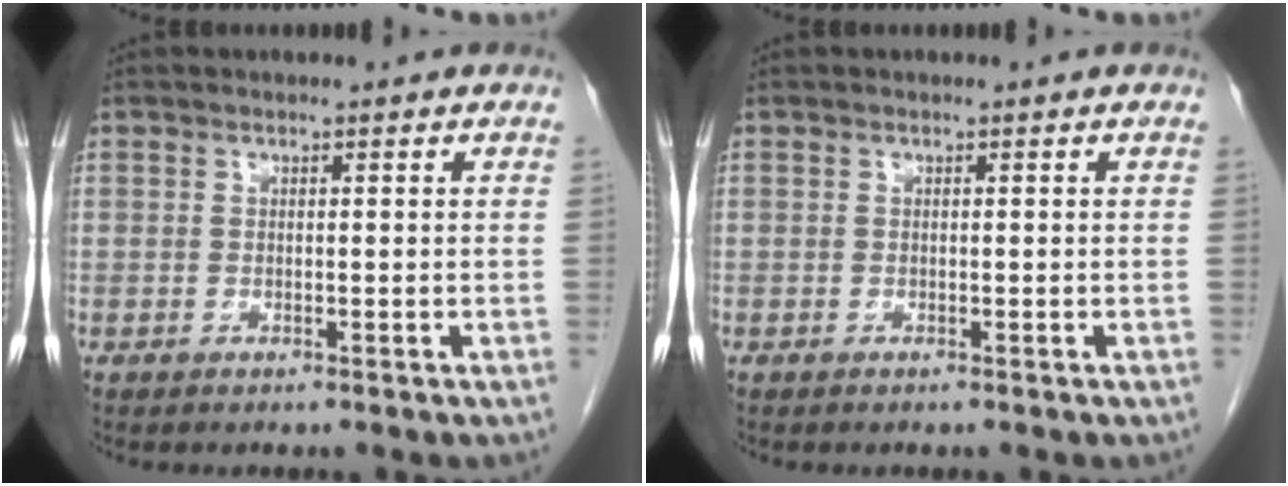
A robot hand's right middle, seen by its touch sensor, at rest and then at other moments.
{"total": 0.0}